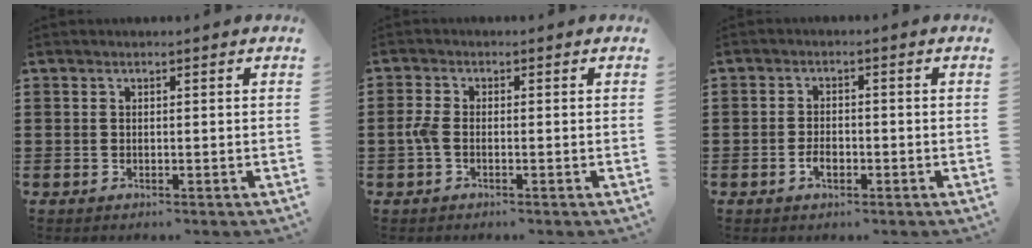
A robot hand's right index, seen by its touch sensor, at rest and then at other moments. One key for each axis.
{"total": 2.3, "fx": -0.7, "fy": 1.0, "fz": 1.9, "tx": -0.053, "ty": -0.003, "tz": -0.018}
{"total": 2.4, "fx": -1.0, "fy": 1.3, "fz": 1.8, "tx": -0.034, "ty": 0.002, "tz": -0.019}